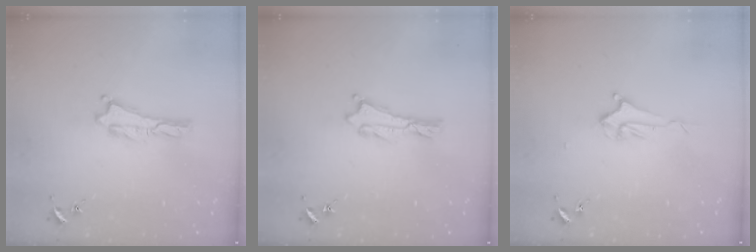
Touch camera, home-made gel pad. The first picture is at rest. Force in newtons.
{"total": 0.0}
{"total": 2.2, "press": 2.2, "slide": 0.3}